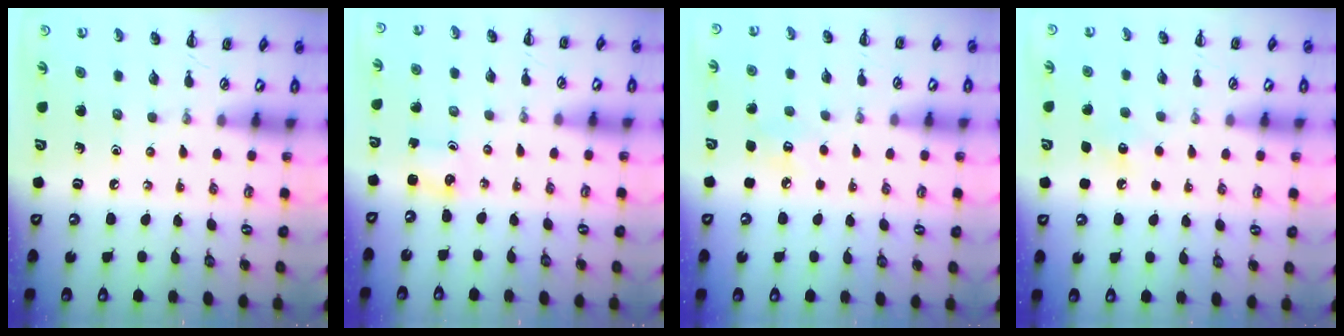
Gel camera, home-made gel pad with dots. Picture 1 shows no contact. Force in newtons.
{"total": 1.2, "press": 1.2, "slide": 0.2}
{"total": 5.9, "press": 5.7, "slide": 1.5}
{"total": 5.9, "press": 5.8, "slide": 1.4}